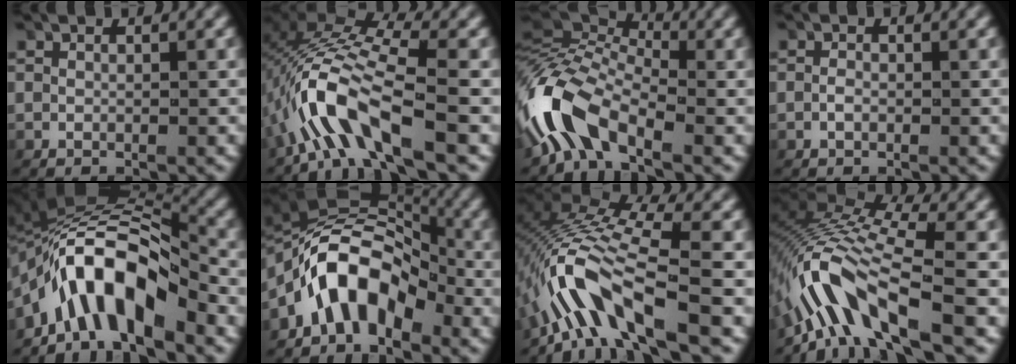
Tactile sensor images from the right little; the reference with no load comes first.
{"total": 6.9, "force": [-1.4, 3.5, 5.8], "torque": [-0.135, -0.009, -0.023]}
{"total": 6.9, "force": [-1.5, 5.1, 4.4], "torque": [-0.123, -0.019, -0.028]}
{"total": 0.7, "force": [-0.6, 0.4, 0.3], "torque": [-0.011, -0.004, -0.009]}
{"total": 12.0, "force": [-1.3, 7.2, 9.5], "torque": [-0.166, 0.004, -0.030]}
{"total": 9.8, "force": [0.3, 7.0, 6.9], "torque": [-0.139, 0.002, -0.007]}
{"total": 7.1, "force": [-2.0, 3.3, 5.9], "torque": [-0.130, -0.009, -0.032]}
{"total": 7.8, "force": [-2.0, 3.6, 6.6], "torque": [-0.142, -0.007, -0.035]}